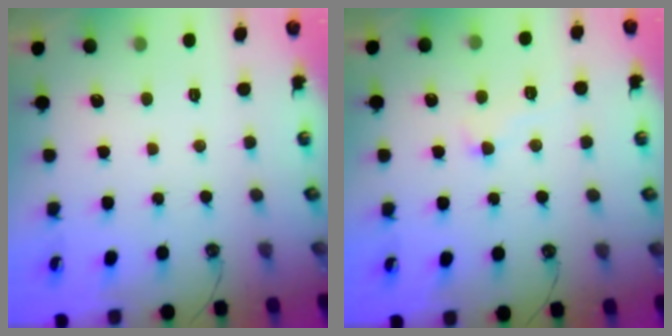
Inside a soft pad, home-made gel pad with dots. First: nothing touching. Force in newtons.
{"total": 1.0, "press": 0.4, "slide": 0.9}